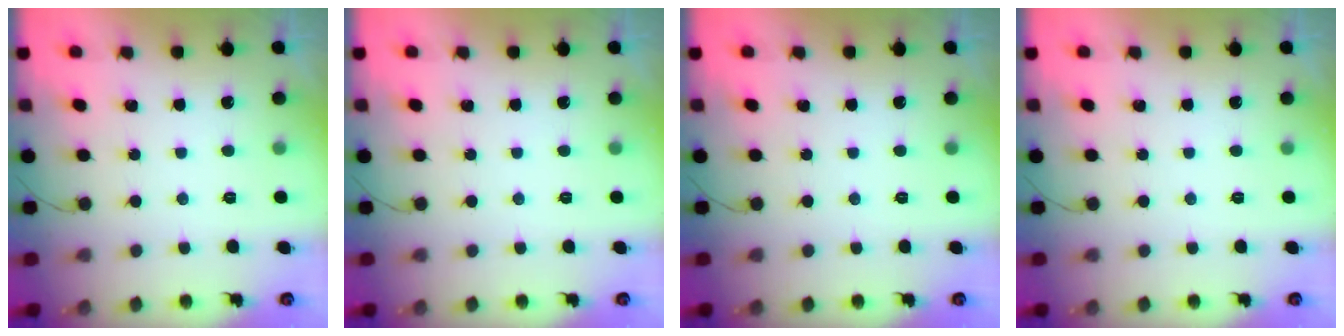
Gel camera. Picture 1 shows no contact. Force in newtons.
{"total": 0.0}
{"total": 0.0}
{"total": 0.0}